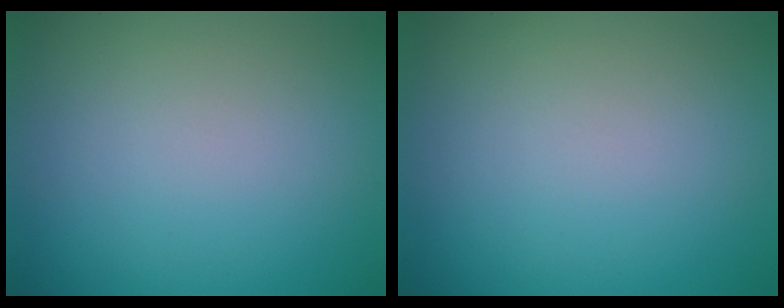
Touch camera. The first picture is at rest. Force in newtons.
{"total": 0.0}